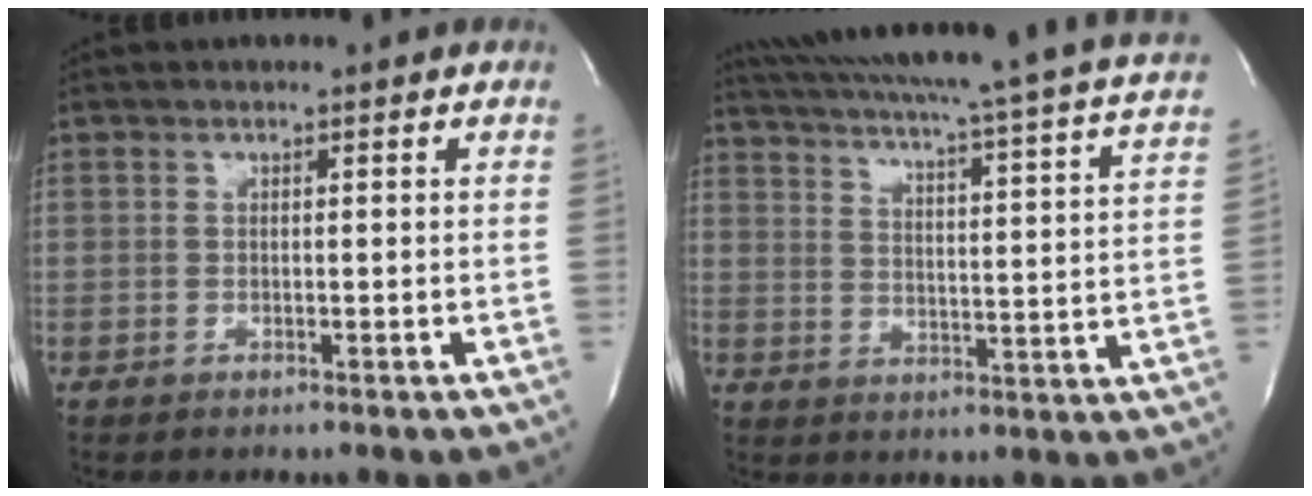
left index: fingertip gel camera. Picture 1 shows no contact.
{"total": 27.3, "force": [23.7, 0.1, 13.6], "torque": [-0.220, -0.051, 0.298]}